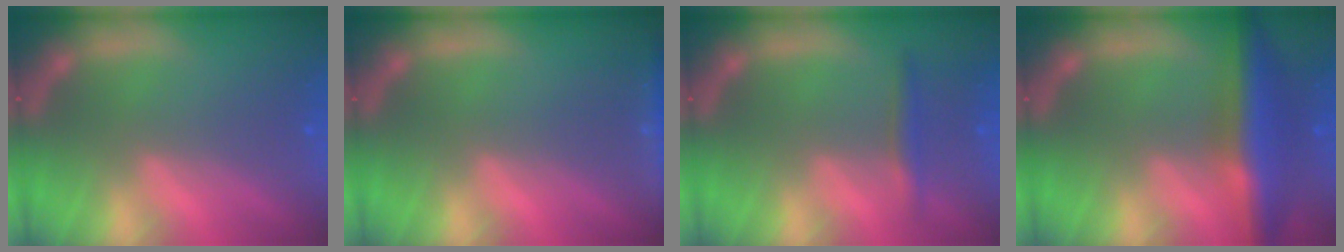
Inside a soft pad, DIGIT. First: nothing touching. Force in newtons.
{"total": 3.0}
{"total": 1.9}
{"total": 7.5}